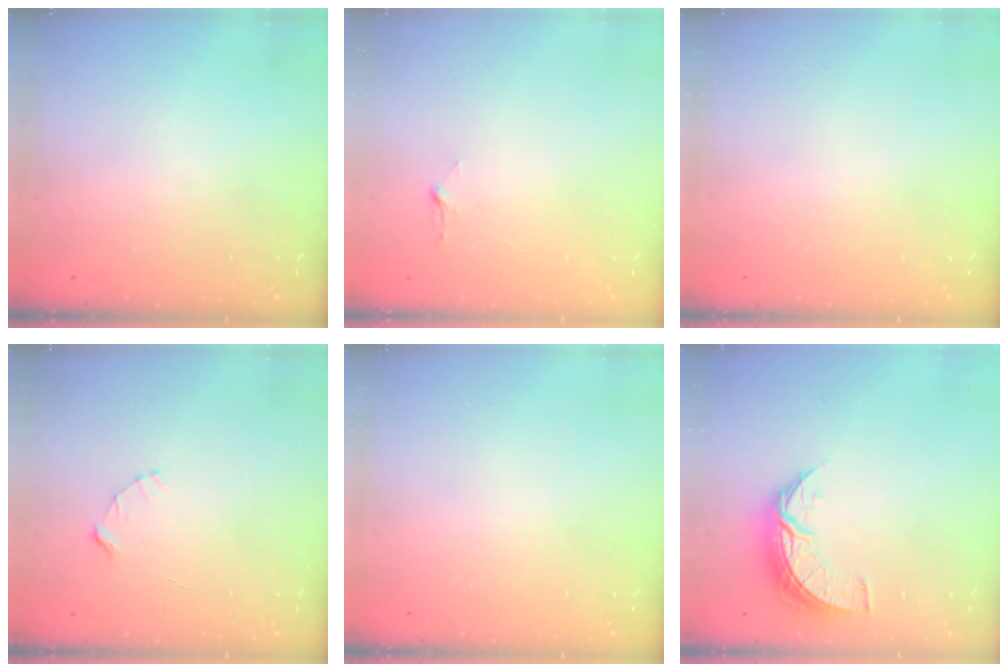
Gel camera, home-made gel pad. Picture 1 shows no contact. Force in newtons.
{"total": 2.9, "press": 2.9, "slide": 0.3}
{"total": 0.0}
{"total": 2.7, "press": 2.7, "slide": 0.3}
{"total": 0.0}
{"total": 8.5, "press": 8.5, "slide": 0.5}